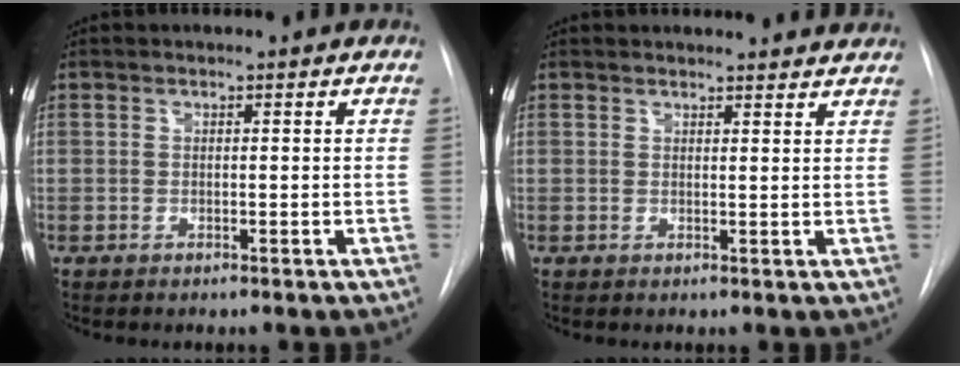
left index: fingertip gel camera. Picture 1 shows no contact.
{"total": 9.3, "force": [8.9, 1.8, 1.7], "torque": [-0.005, 0.011, 0.088]}